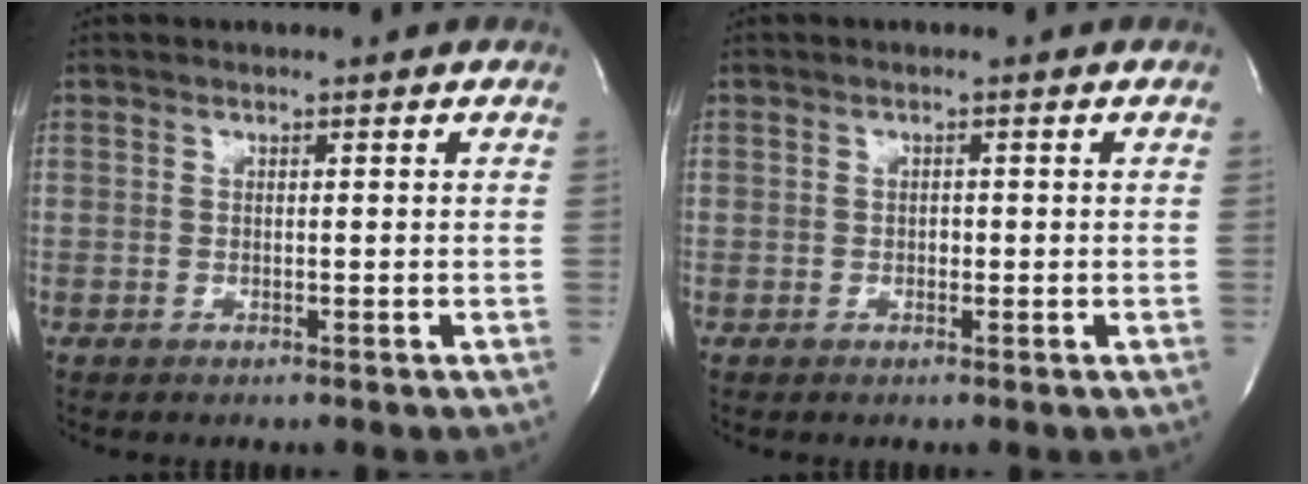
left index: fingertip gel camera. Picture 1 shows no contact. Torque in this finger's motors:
{"motor_torque": [-0.07, -0.06, -0.04, -0.01]}